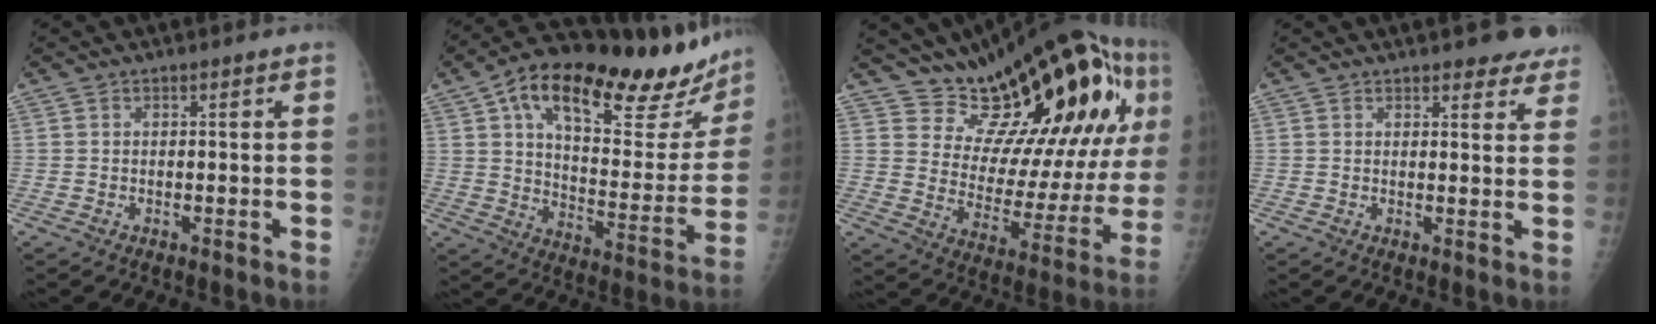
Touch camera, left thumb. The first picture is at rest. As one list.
[{"total": 30.5, "force": [19.0, 10.9, 21.2], "torque": [-0.272, -0.035, 0.280]}, {"total": 24.0, "force": [13.0, 9.2, 17.9], "torque": [-0.204, -0.058, 0.209]}, {"total": 6.3, "force": [5.1, 2.3, 2.9], "torque": [0.000, -0.019, 0.053]}]